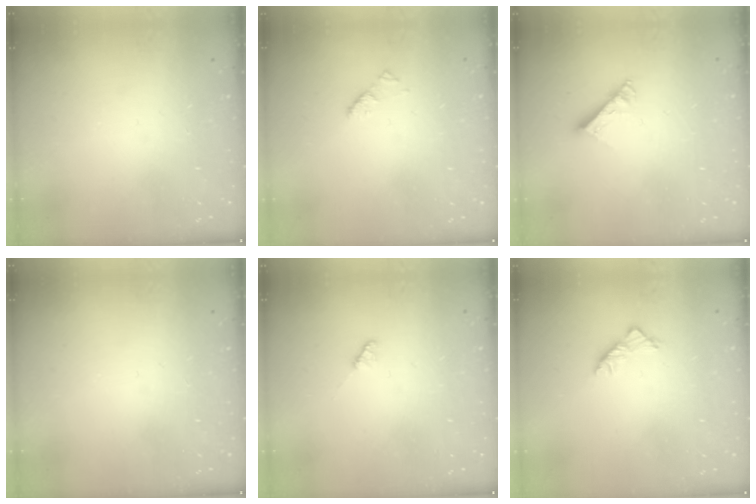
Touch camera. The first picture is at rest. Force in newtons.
{"total": 1.9, "press": 1.9, "slide": 0.3}
{"total": 6.6, "press": 6.5, "slide": 0.7}
{"total": 0.0}
{"total": 2.2, "press": 2.2, "slide": 0.3}
{"total": 4.1, "press": 3.9, "slide": 1.1}